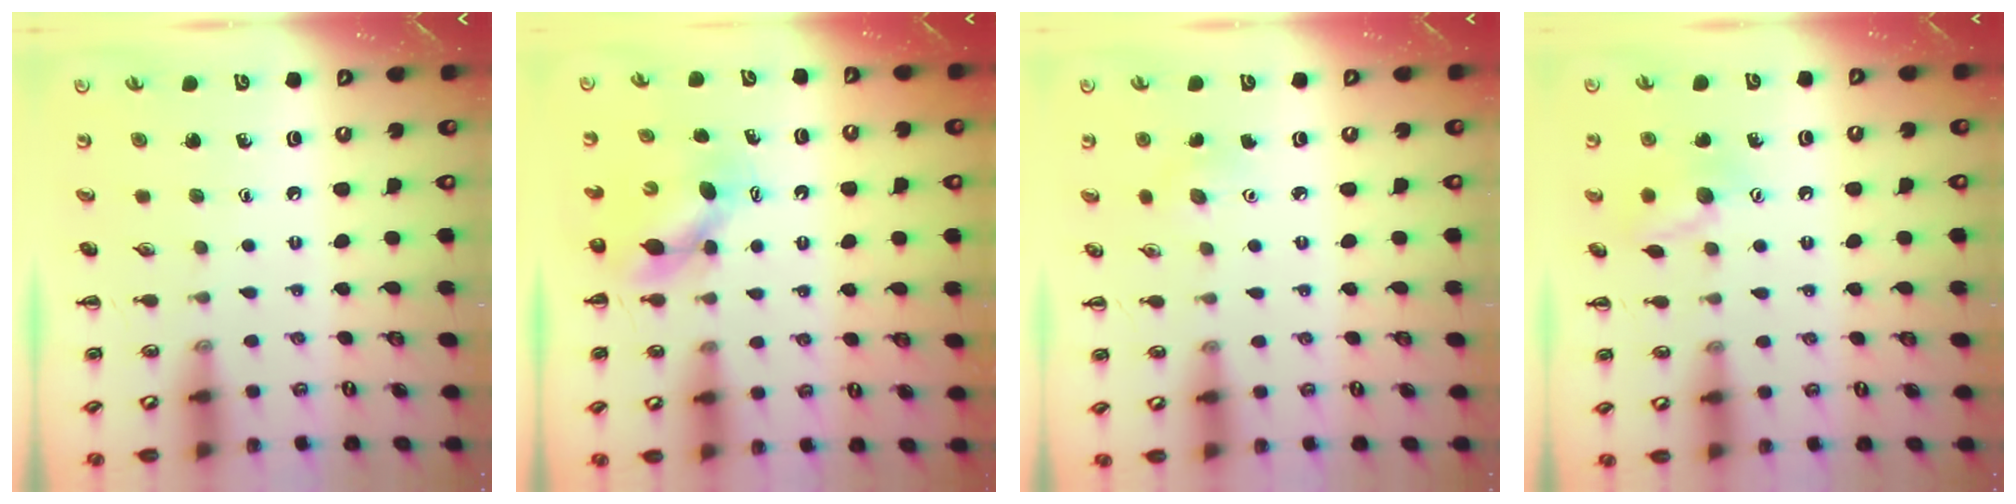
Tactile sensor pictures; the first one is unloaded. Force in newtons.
{"total": 6.3, "press": 6.3, "slide": 0.6}
{"total": 3.0, "press": 2.8, "slide": 0.8}
{"total": 9.7, "press": 9.6, "slide": 0.7}